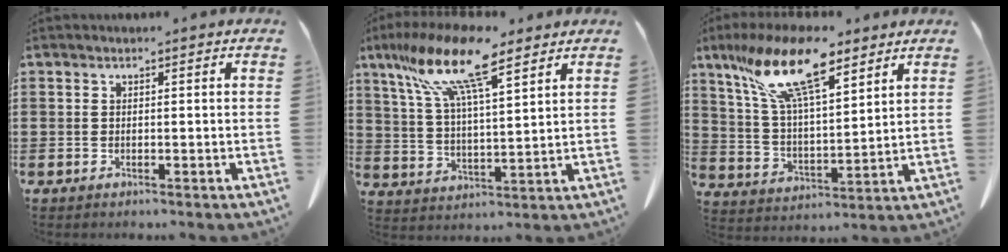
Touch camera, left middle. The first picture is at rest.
{"total": 13.3, "force": [9.3, 2.8, 9.1], "torque": [-0.206, -0.032, 0.159]}
{"total": 15.2, "force": [10.0, 4.5, 10.5], "torque": [-0.238, -0.024, 0.173]}